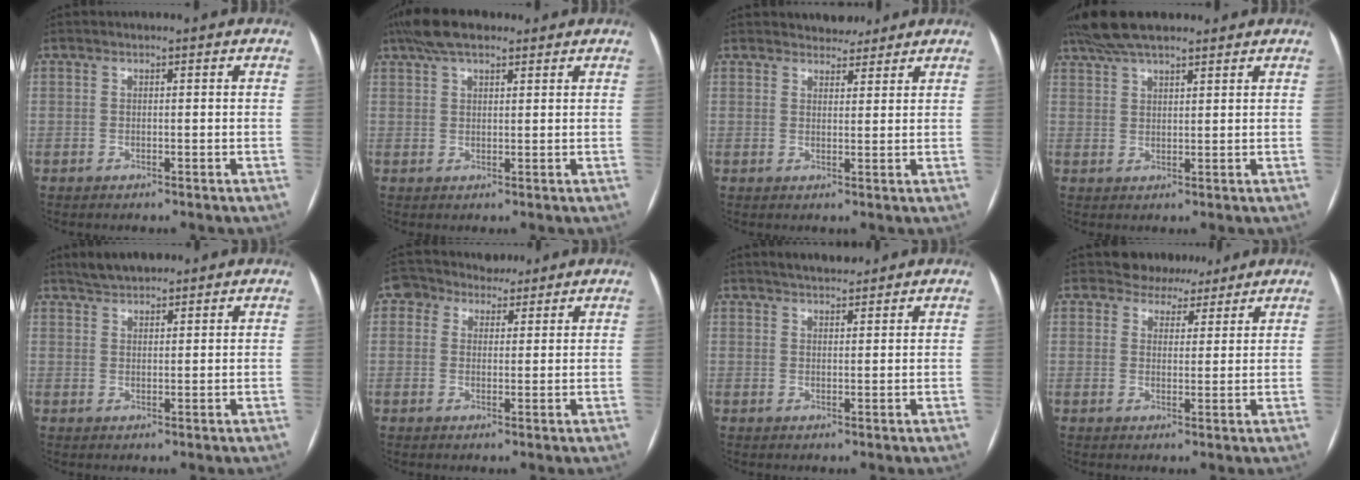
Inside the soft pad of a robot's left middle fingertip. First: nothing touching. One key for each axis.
{"total": 7.5, "fx": 5.5, "fy": 2.6, "fz": 4.3, "tx": -0.086, "ty": 0.032, "tz": 0.099}
{"total": 4.1, "fx": 3.7, "fy": 1.5, "fz": 0.6, "tx": -0.006, "ty": 0.004, "tz": 0.053}
{"total": 10.7, "fx": 8.7, "fy": 2.6, "fz": 5.7, "tx": -0.103, "ty": 0.044, "tz": 0.153}
{"total": 4.6, "fx": 4.1, "fy": 1.2, "fz": 1.7, "tx": -0.037, "ty": 0.018, "tz": 0.073}
{"total": 5.3, "fx": 4.1, "fy": 3.2, "fz": 0.9, "tx": -0.019, "ty": 0.020, "tz": 0.065}
{"total": 4.3, "fx": 3.9, "fy": 0.9, "fz": 1.5, "tx": -0.026, "ty": 0.017, "tz": 0.065}
{"total": 4.7, "fx": 4.1, "fy": 2.3, "fz": -0.2, "tx": 0.007, "ty": -0.004, "tz": 0.050}